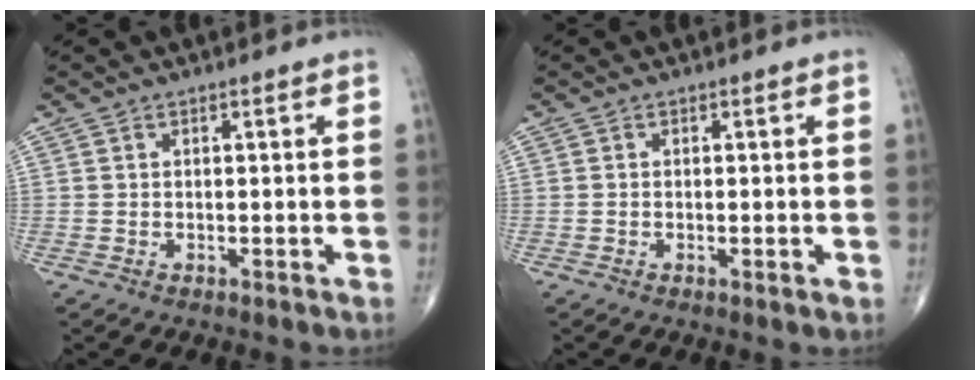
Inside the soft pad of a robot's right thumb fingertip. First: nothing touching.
{"total": 0.9, "force": [-0.2, 0.1, 0.9], "torque": [-0.018, -0.004, -0.003]}